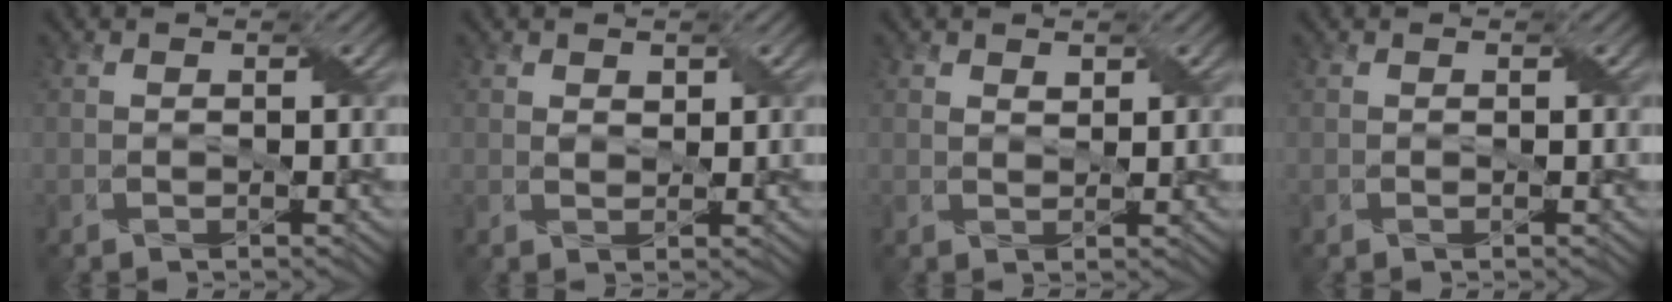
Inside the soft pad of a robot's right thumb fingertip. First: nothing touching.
{"total": 1.3, "force": [0.7, 0.9, 0.7], "torque": [-0.015, 0.000, 0.016]}
{"total": 1.2, "force": [0.8, 0.7, 0.5], "torque": [-0.013, -0.001, 0.018]}
{"total": 0.0}